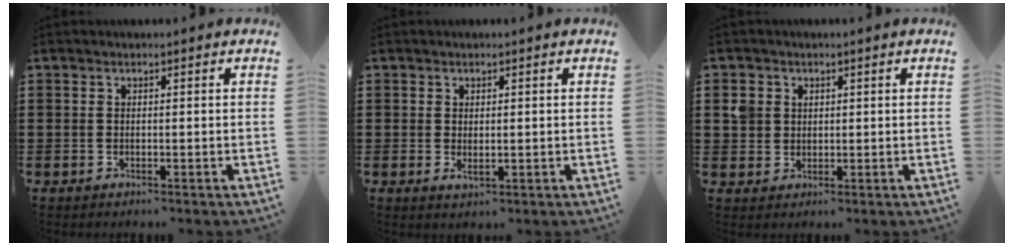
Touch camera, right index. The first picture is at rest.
{"total": 1.3, "force": [0.2, 0.6, 1.1], "torque": [-0.022, 0.001, 0.004]}
{"total": 2.9, "force": [1.0, 2.6, 0.9], "torque": [-0.028, 0.013, 0.018]}